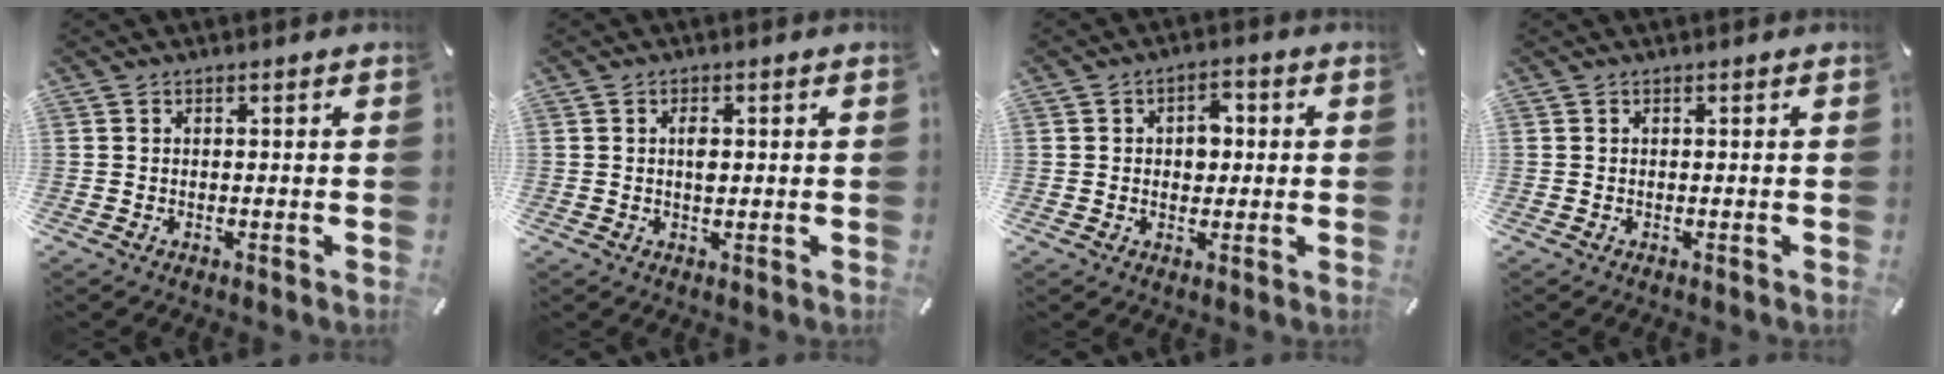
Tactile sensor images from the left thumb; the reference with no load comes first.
{"total": 1.4, "force": [0.2, 0.7, 1.2], "torque": [-0.026, 0.002, 0.003]}
{"total": 5.1, "force": [0.2, 3.9, 3.4], "torque": [-0.038, -0.002, -0.006]}
{"total": 0.0}